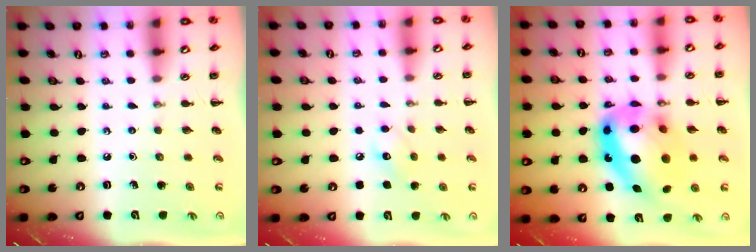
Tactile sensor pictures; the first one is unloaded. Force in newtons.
{"total": 8.1, "press": 8.0, "slide": 1.5}
{"total": 22.5, "press": 21.8, "slide": 5.5}